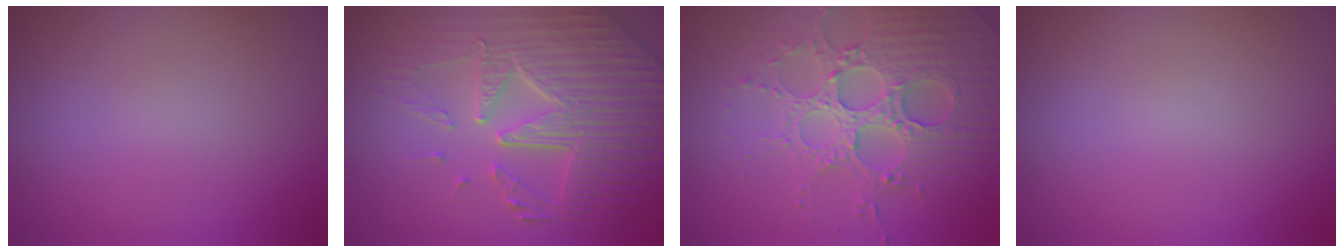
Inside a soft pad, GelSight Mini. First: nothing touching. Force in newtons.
{"total": 7.8, "press": 5.9, "slide": 5.1}
{"total": 5.3, "press": 5.1, "slide": 1.2}
{"total": 0.0}